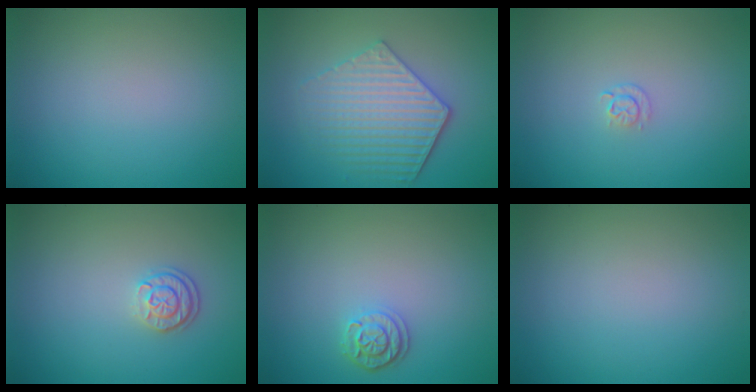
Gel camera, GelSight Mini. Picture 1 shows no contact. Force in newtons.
{"total": 4.6, "press": 4.0, "slide": 2.2}
{"total": 0.9, "press": 0.6, "slide": 0.6}
{"total": 1.8, "press": 1.5, "slide": 0.9}
{"total": 2.1, "press": 1.8, "slide": 0.9}
{"total": 0.0}